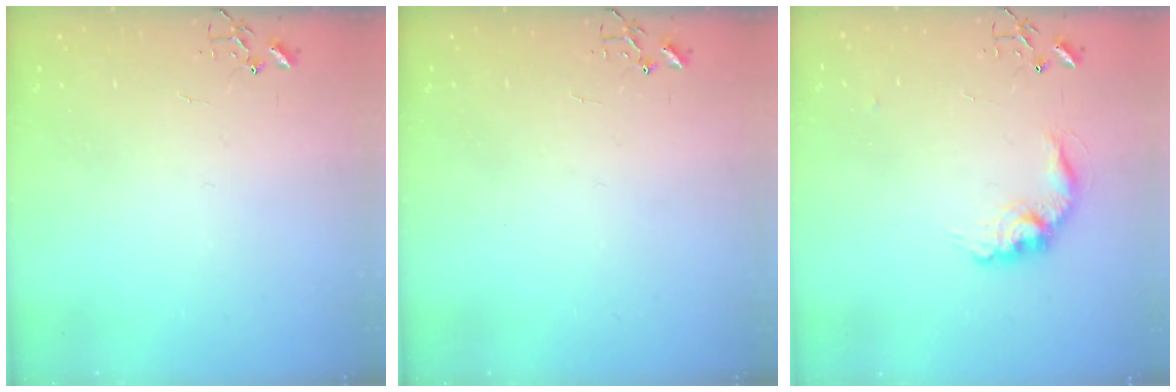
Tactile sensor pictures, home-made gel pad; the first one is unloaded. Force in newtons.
{"total": 0.0}
{"total": 11.9, "press": 11.9, "slide": 0.7}